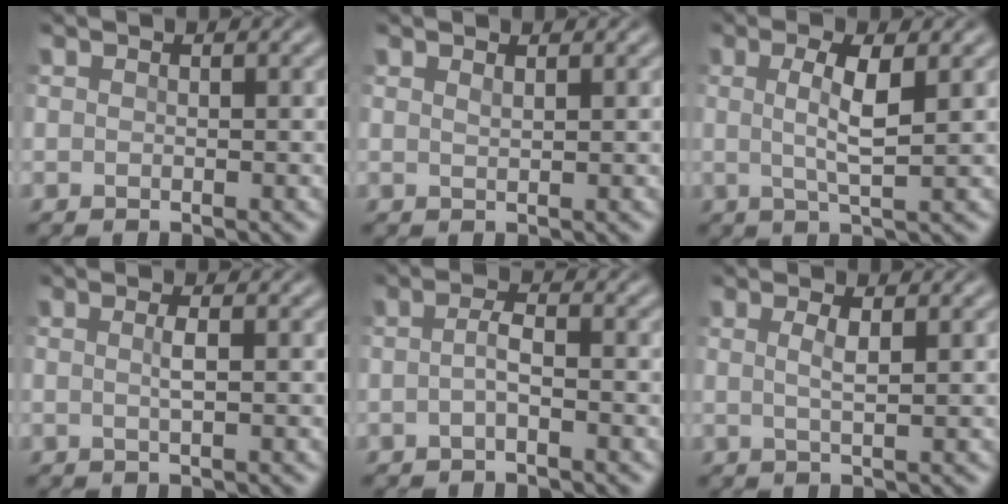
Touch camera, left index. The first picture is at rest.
{"total": 0.6, "force": [0.5, 0.1, 0.4], "torque": [-0.004, -0.001, 0.005]}
{"total": 3.6, "force": [0.4, 0.7, 3.5], "torque": [-0.068, -0.004, 0.005]}
{"total": 1.2, "force": [-0.1, 0.2, 1.2], "torque": [-0.025, 0.002, -0.007]}
{"total": 1.6, "force": [-0.8, 0.4, 1.4], "torque": [-0.031, 0.003, -0.020]}
{"total": 1.8, "force": [0.3, 0.5, 1.7], "torque": [-0.029, -0.001, 0.000]}